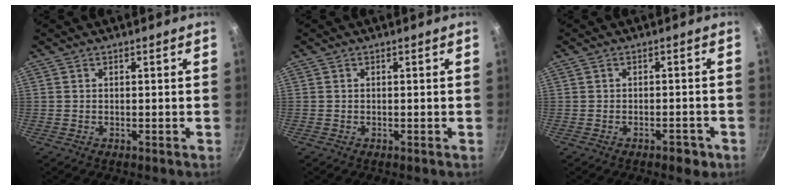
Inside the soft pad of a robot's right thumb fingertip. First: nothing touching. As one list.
[{"total": 0.0}, {"total": 3.3, "force": [-1.9, 1.6, 2.1], "torque": [-0.020, 0.020, -0.018]}]